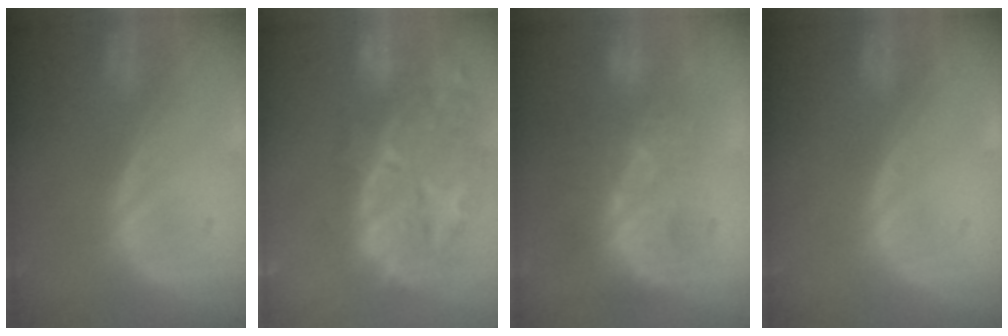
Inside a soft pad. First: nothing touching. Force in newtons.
{"total": 14.7, "press": 11.9, "slide": 8.6}
{"total": 9.8, "press": 8.5, "slide": 4.9}
{"total": 0.0}